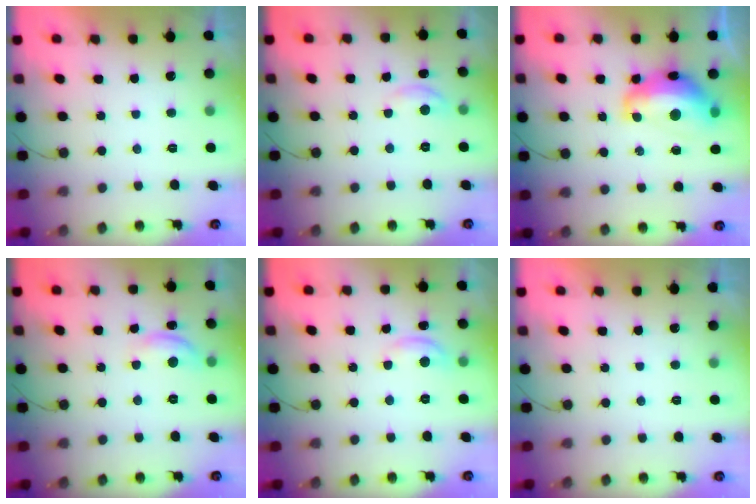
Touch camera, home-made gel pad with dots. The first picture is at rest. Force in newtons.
{"total": 4.1, "press": 4.1, "slide": 0.2}
{"total": 14.1, "press": 14.0, "slide": 1.3}
{"total": 8.7, "press": 8.7, "slide": 0.5}
{"total": 5.5, "press": 5.5, "slide": 0.2}
{"total": 0.0}